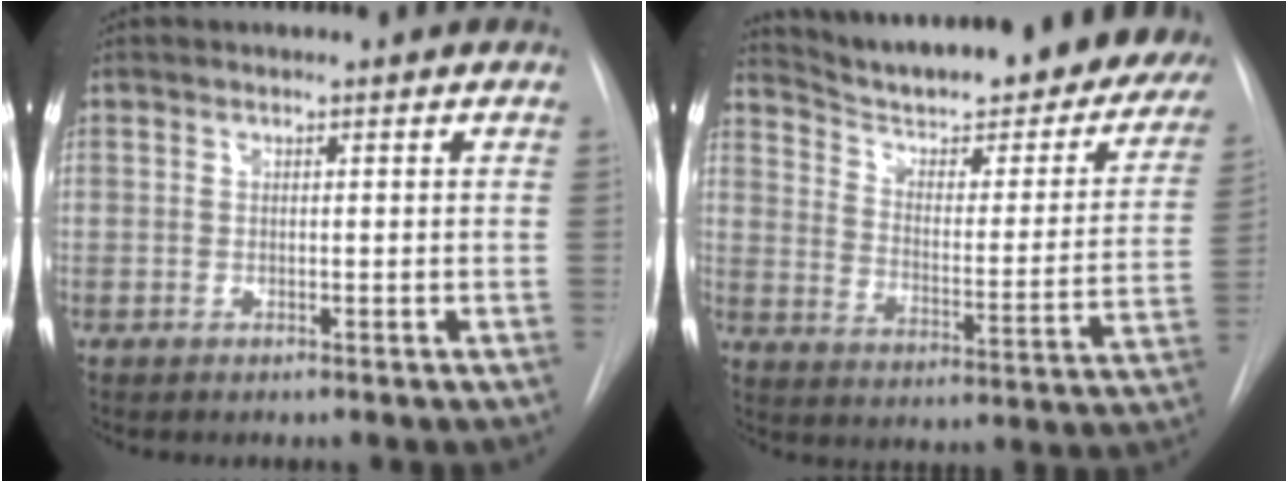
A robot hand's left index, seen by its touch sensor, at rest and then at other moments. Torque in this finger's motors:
{"motor_torque": [0.02, -1.01, 0.36, 0.07]}